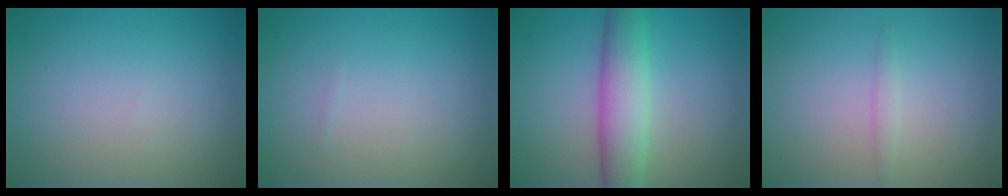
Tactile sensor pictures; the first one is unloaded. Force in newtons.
{"total": 0.0}
{"total": 5.3, "press": 5.3, "slide": 0.2}
{"total": 0.9, "press": 0.9, "slide": 0.0}